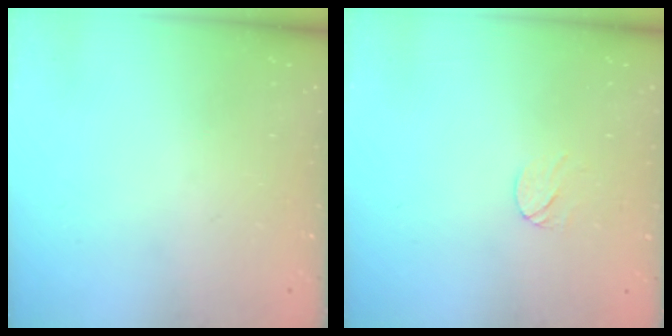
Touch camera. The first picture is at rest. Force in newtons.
{"total": 5.1, "press": 5.1, "slide": 0.5}